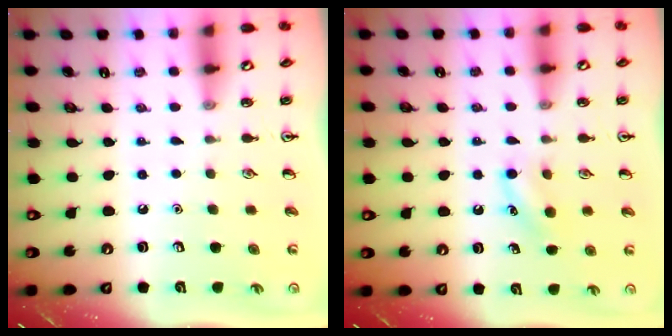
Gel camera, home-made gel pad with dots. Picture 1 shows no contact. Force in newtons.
{"total": 7.8, "press": 7.6, "slide": 1.8}